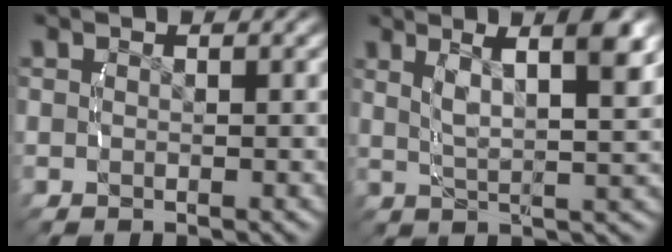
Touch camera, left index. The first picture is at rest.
{"total": 7.1, "force": [2.6, 2.0, 6.3], "torque": [-0.085, 0.016, 0.041]}